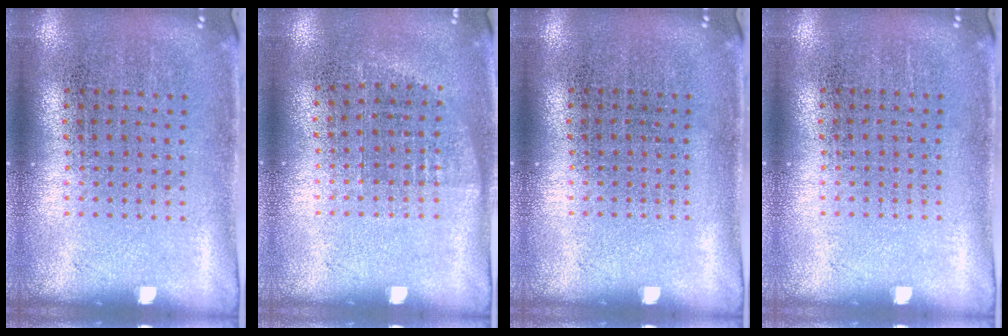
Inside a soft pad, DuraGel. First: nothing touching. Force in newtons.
{"total": 0.6, "press": 0.6, "slide": 0.2}
{"total": 0.0}
{"total": 0.0}